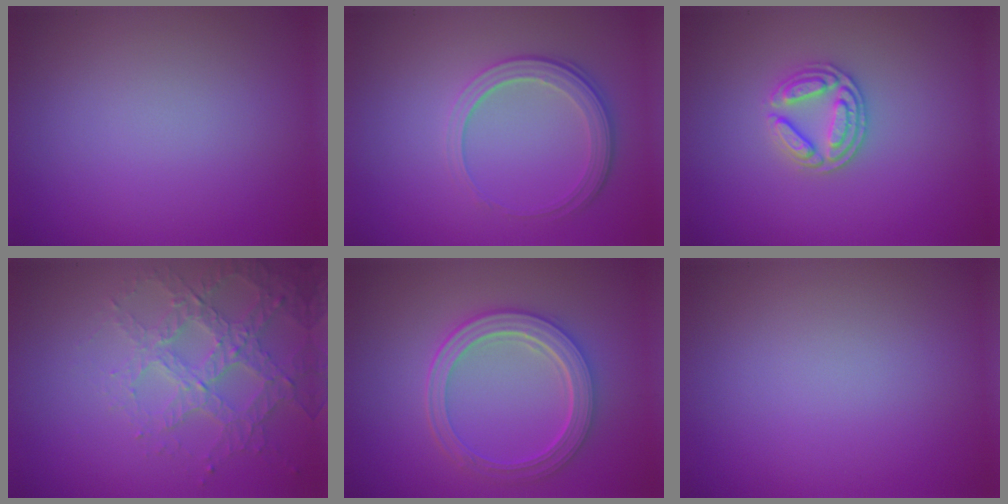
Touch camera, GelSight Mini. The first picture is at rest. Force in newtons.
{"total": 3.7, "press": 2.7, "slide": 2.5}
{"total": 2.9, "press": 2.7, "slide": 0.9}
{"total": 4.1, "press": 3.5, "slide": 2.0}
{"total": 5.3, "press": 4.1, "slide": 3.3}
{"total": 0.0}